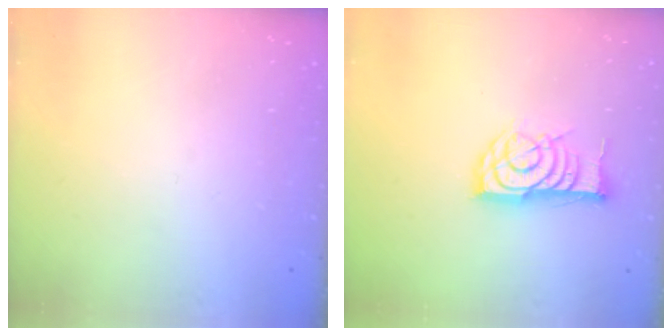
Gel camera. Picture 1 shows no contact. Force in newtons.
{"total": 13.1, "press": 13.1, "slide": 0.5}